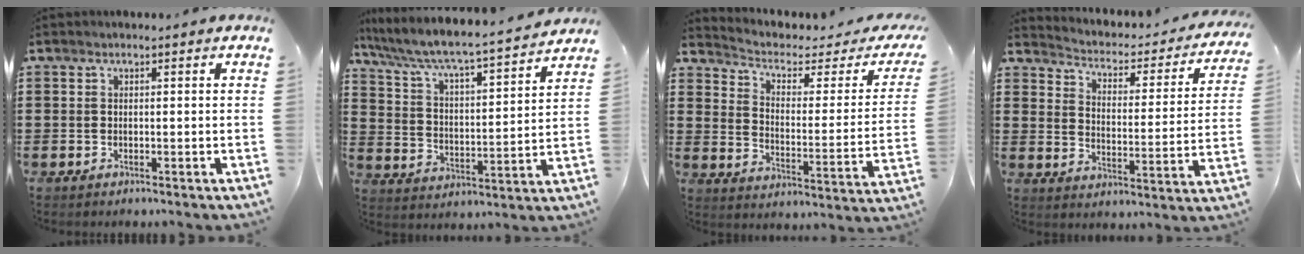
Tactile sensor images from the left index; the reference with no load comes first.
{"total": 5.0, "force": [4.4, 0.1, 2.4], "torque": [-0.068, -0.039, 0.063]}
{"total": 3.0, "force": [1.8, 1.5, 1.9], "torque": [-0.053, -0.013, 0.022]}
{"total": 2.0, "force": [1.8, 0.8, 0.5], "torque": [-0.027, -0.023, 0.019]}